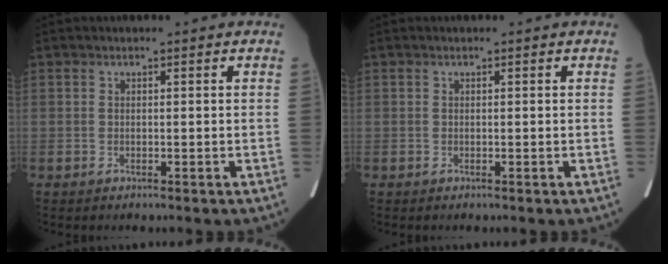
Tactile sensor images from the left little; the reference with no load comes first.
{"total": 0.0}